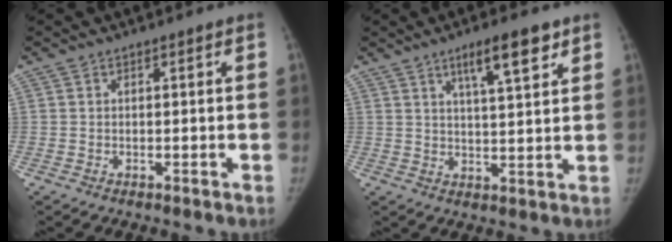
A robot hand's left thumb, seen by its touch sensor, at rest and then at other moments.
{"total": 8.3, "force": [4.9, 1.7, 6.5], "torque": [-0.096, -0.023, 0.081]}